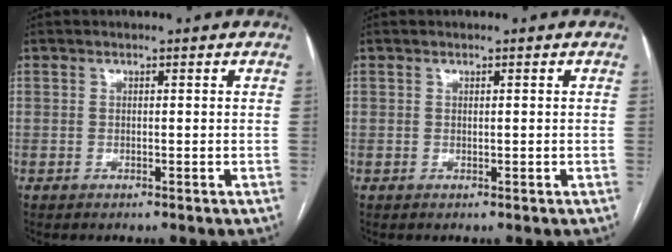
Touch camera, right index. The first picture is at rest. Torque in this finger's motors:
{"motor_torque": [-0.12, 0.12, 0.00, 0.00]}